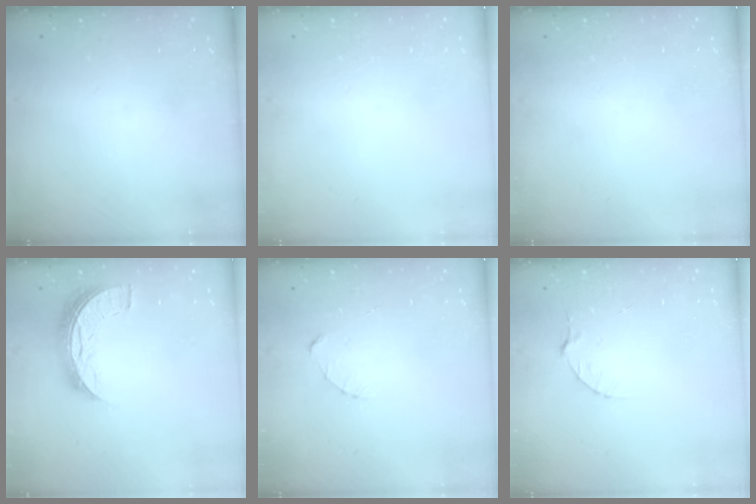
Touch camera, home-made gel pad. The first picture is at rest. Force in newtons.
{"total": 0.0}
{"total": 0.0}
{"total": 8.3, "press": 8.3, "slide": 0.4}
{"total": 2.3, "press": 2.3, "slide": 0.3}
{"total": 4.1, "press": 4.1, "slide": 0.4}